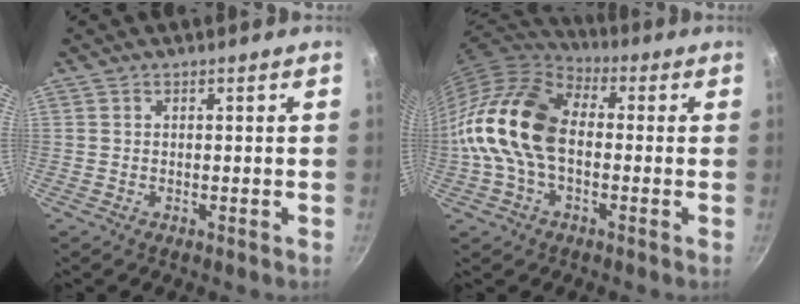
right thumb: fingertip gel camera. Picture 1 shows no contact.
{"total": 16.3, "force": [-1.1, 10.6, 12.4], "torque": [-0.223, 0.037, -0.040]}